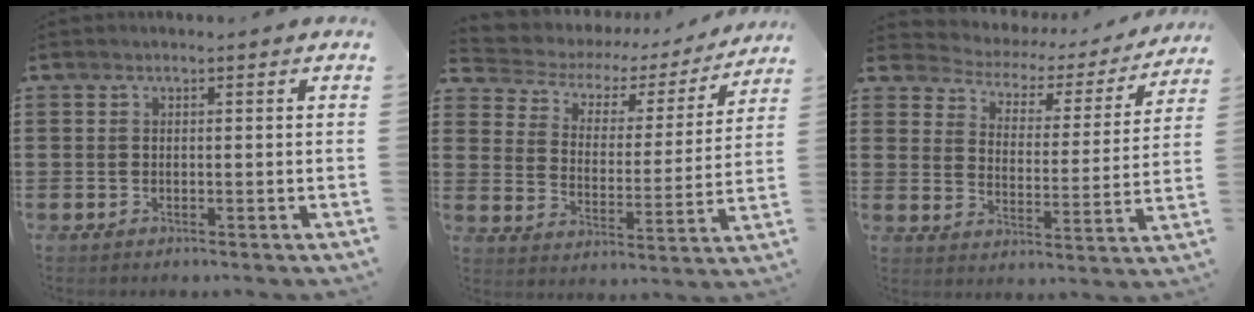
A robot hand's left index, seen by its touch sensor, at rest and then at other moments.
{"total": 3.5, "force": [2.3, 2.3, 1.3], "torque": [-0.046, -0.018, 0.028]}
{"total": 2.3, "force": [2.0, 1.2, 0.3], "torque": [-0.027, -0.022, 0.021]}